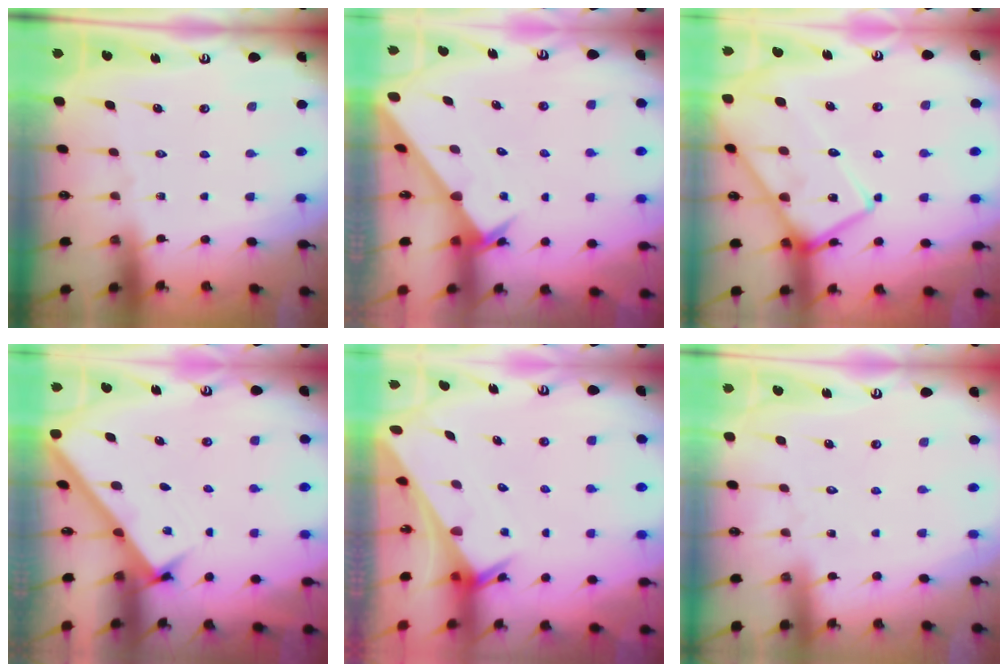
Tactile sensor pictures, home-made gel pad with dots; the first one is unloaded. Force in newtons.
{"total": 2.9, "press": 2.9, "slide": 0.1}
{"total": 19.7, "press": 19.7, "slide": 1.5}
{"total": 2.4, "press": 2.4, "slide": 0.2}
{"total": 2.6, "press": 2.6, "slide": 0.1}
{"total": 2.7, "press": 2.7, "slide": 0.2}